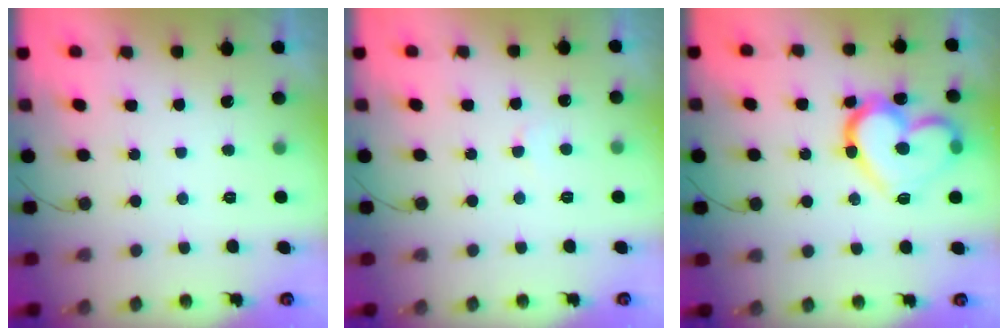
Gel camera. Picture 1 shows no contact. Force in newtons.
{"total": 2.9, "press": 2.9, "slide": 0.3}
{"total": 18.2, "press": 18.1, "slide": 1.6}